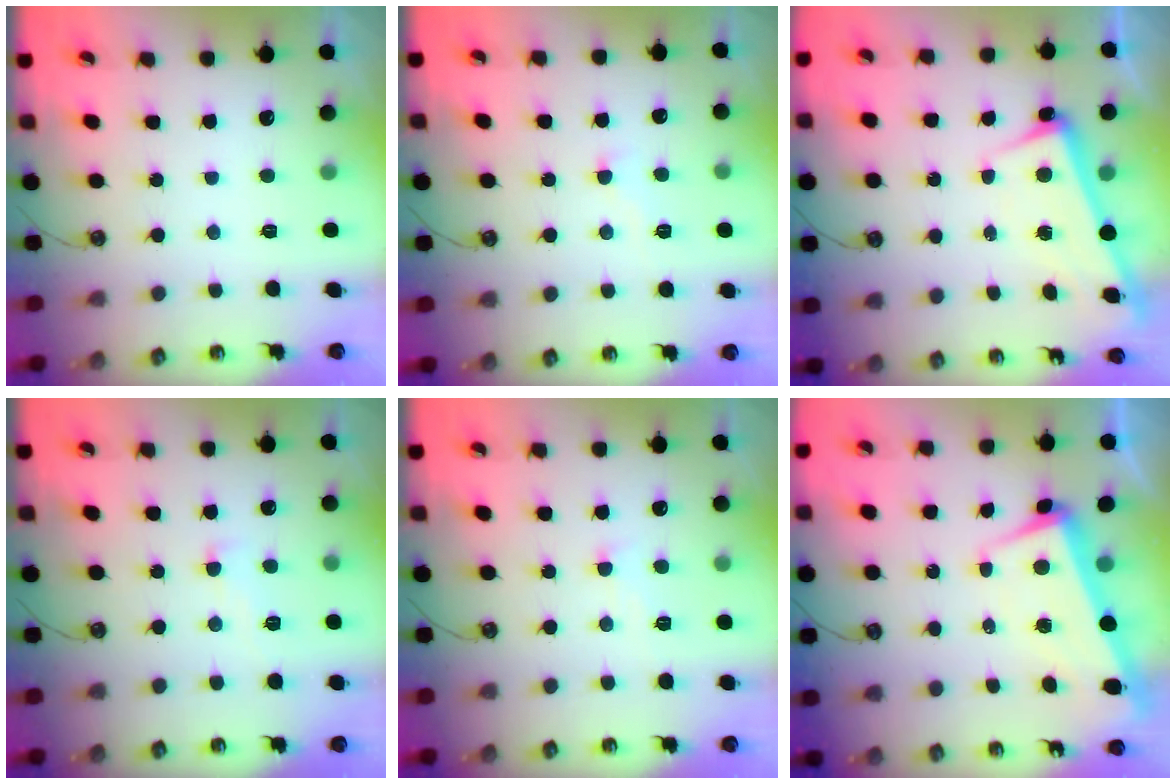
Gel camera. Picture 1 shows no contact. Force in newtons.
{"total": 3.7, "press": 3.6, "slide": 0.3}
{"total": 2.3, "press": 2.1, "slide": 0.9}
{"total": 1.7, "press": 1.7, "slide": 0.2}
{"total": 1.9, "press": 1.8, "slide": 0.5}
{"total": 2.1, "press": 0.6, "slide": 2.0}